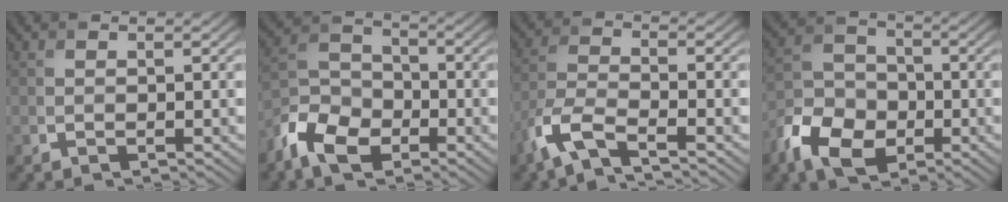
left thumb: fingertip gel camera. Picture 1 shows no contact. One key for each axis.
{"total": 8.5, "fx": -5.3, "fy": 4.9, "fz": 4.4, "tx": -0.103, "ty": -0.007, "tz": -0.123}
{"total": 6.1, "fx": -4.1, "fy": 1.6, "fz": 4.1, "tx": -0.098, "ty": -0.007, "tz": -0.100}
{"total": 9.2, "fx": -4.6, "fy": 6.2, "fz": 5.0, "tx": -0.114, "ty": -0.013, "tz": -0.104}